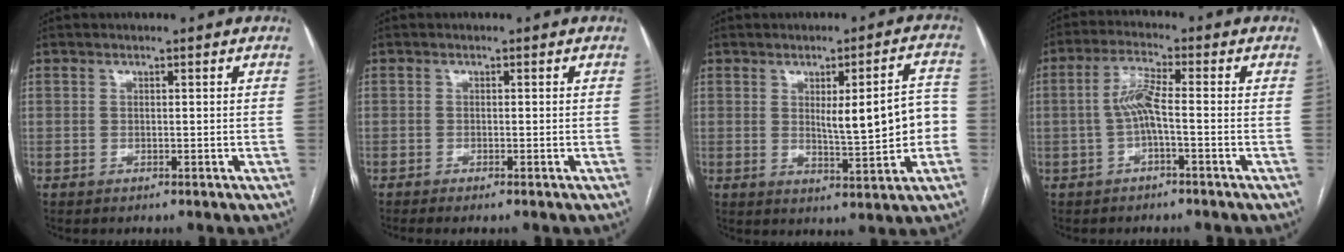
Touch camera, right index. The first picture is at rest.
{"total": 1.1, "force": [-0.9, -0.2, 0.6], "torque": [-0.011, -0.003, -0.018]}
{"total": 9.8, "force": [-0.1, 1.8, 9.6], "torque": [-0.129, 0.012, 0.005]}
{"total": 4.8, "force": [-0.7, 0.5, 4.8], "torque": [-0.097, 0.015, -0.012]}